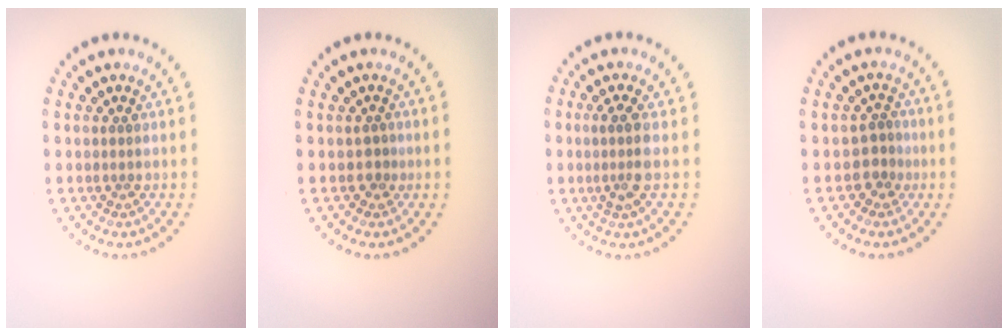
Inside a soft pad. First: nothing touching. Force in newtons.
{"total": 1.0, "press": 0.8, "slide": 0.6}
{"total": 2.3, "press": 1.8, "slide": 1.3}
{"total": 1.8, "press": 1.4, "slide": 1.1}